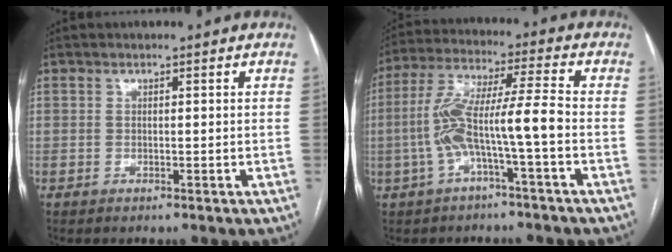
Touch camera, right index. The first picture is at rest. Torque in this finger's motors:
{"motor_torque": [1.85, -0.29, 0.90, 0.21]}